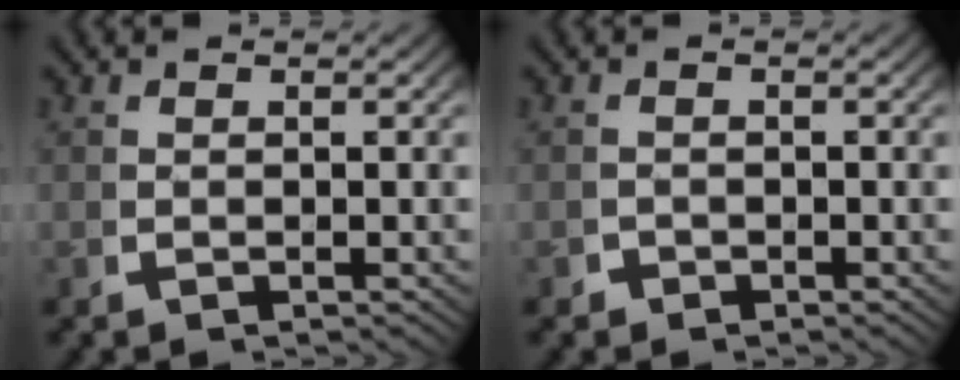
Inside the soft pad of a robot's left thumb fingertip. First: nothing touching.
{"total": 0.9, "force": [-0.7, 0.5, 0.0], "torque": [0.002, -0.006, -0.014]}